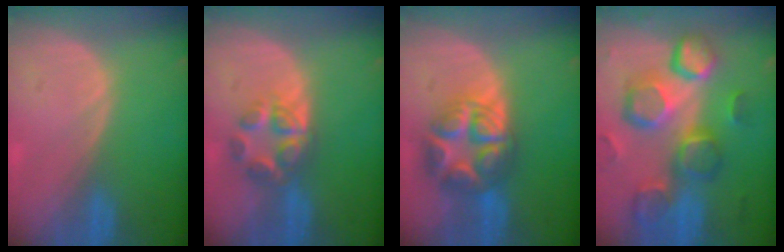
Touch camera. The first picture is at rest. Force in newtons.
{"total": 5.9, "press": 5.3, "slide": 2.5}
{"total": 8.9, "press": 8.9, "slide": 0.4}
{"total": 13.0, "press": 11.4, "slide": 6.3}